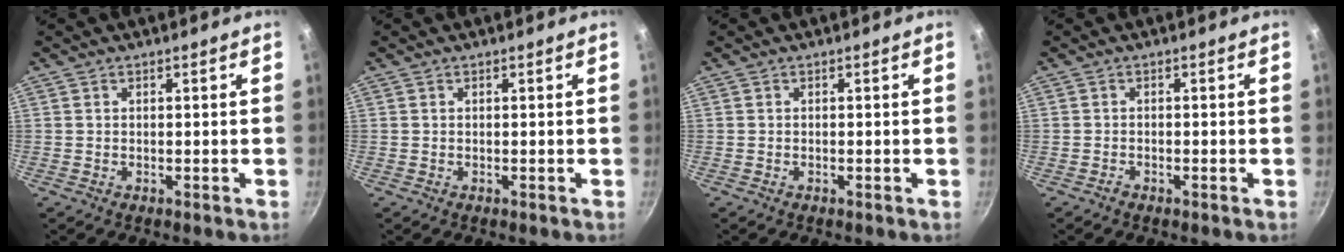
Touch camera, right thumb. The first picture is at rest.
{"total": 0.0}
{"total": 0.0}
{"total": 0.7, "force": [-0.6, 0.2, 0.3], "torque": [-0.017, 0.006, -0.013]}